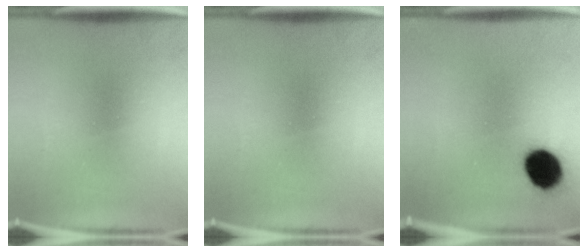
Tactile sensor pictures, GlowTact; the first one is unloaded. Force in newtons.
{"total": 0.0}
{"total": 10.4}